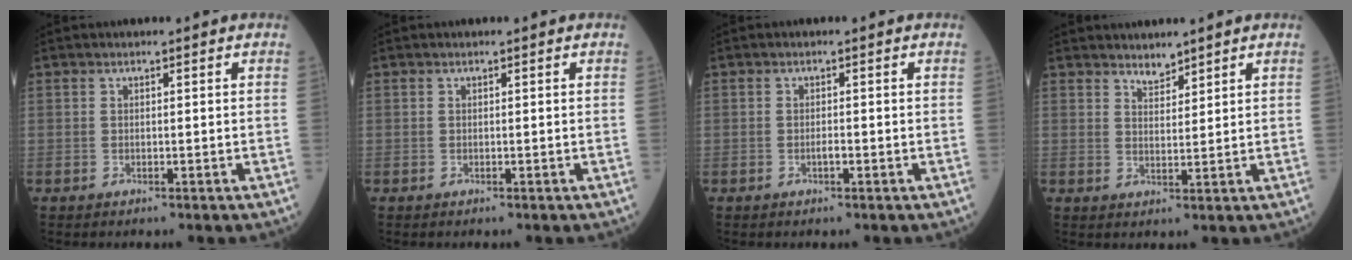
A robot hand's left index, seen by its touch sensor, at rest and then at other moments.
{"total": 0.0}
{"total": 0.7, "force": [-0.3, 0.2, 0.6], "torque": [-0.012, -0.001, -0.007]}
{"total": 2.3, "force": [2.3, 0.5, 0.3], "torque": [-0.006, 0.002, 0.042]}